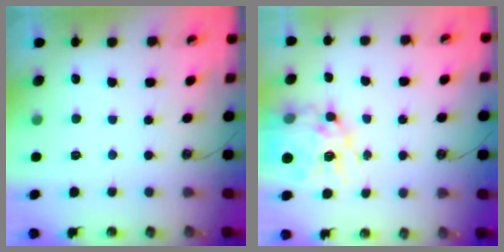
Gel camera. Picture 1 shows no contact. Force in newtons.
{"total": 17.4, "press": 17.3, "slide": 1.5}